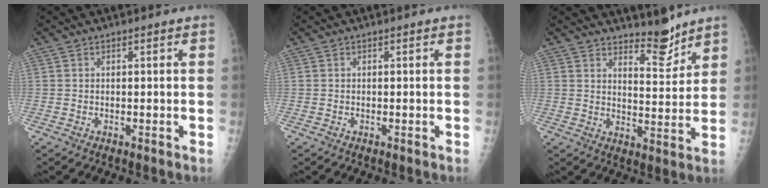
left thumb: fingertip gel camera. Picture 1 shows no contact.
{"total": 0.0}
{"total": 6.5, "force": [5.7, 1.7, 2.6], "torque": [-0.022, -0.056, 0.093]}